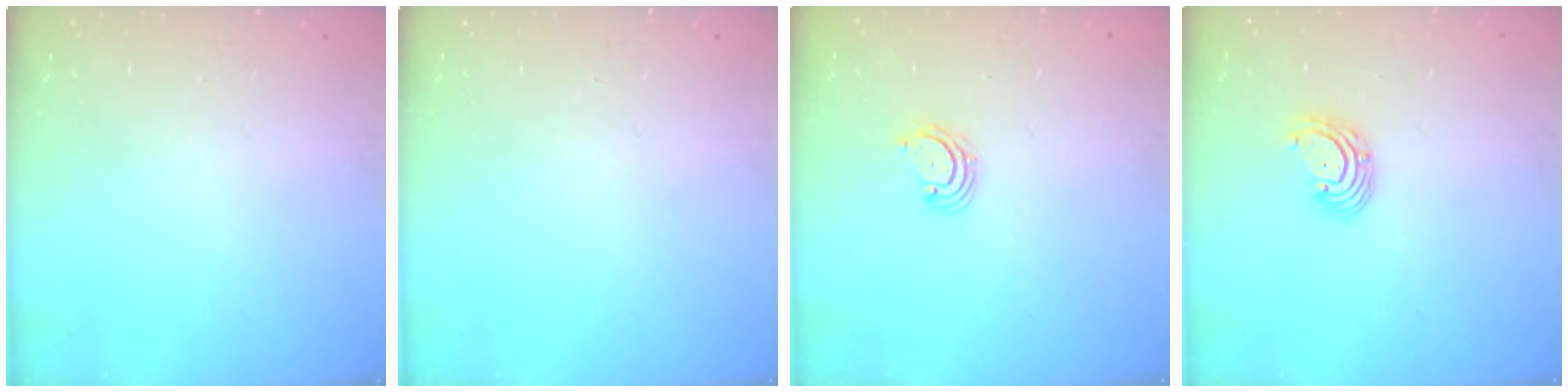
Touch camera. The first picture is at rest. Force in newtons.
{"total": 0.0}
{"total": 3.1, "press": 3.1, "slide": 0.3}
{"total": 2.8, "press": 2.8, "slide": 0.2}